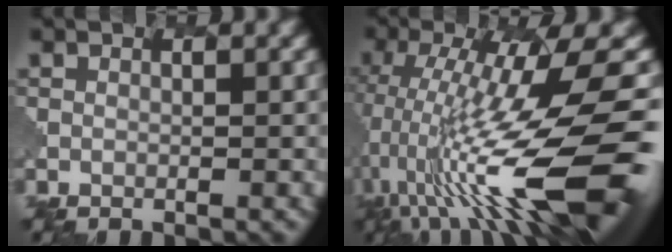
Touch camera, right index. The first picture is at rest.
{"total": 15.6, "force": [-3.2, 3.8, 14.7], "torque": [-0.257, -0.005, -0.045]}